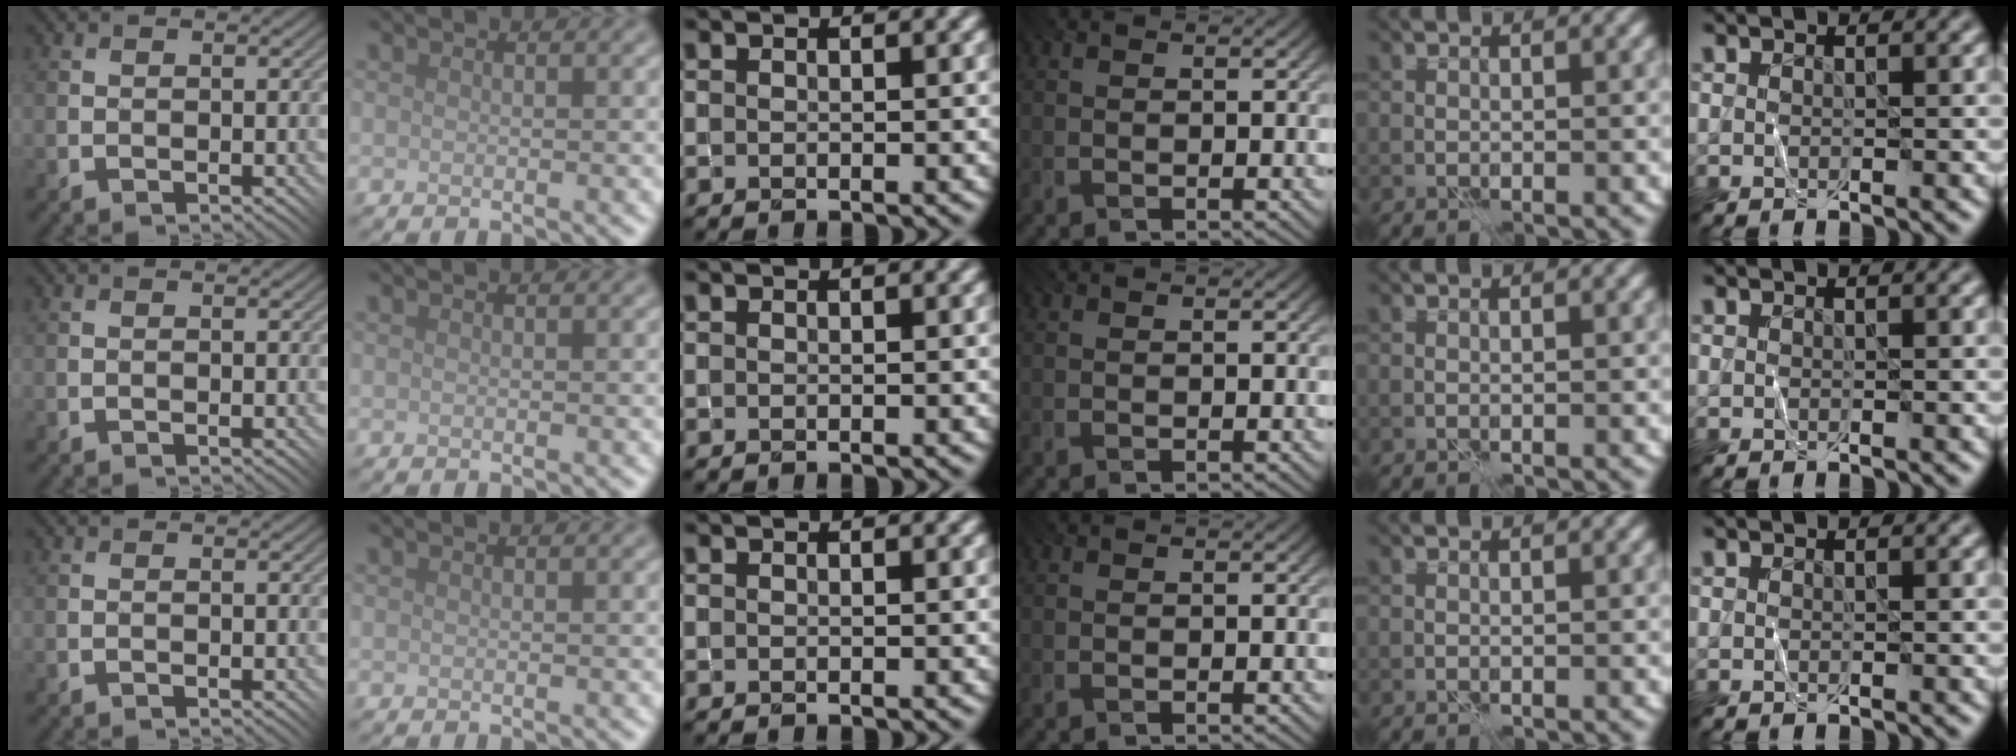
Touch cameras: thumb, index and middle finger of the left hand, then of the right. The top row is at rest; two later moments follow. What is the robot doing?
{"motion": "fold", "object": "shorts"}